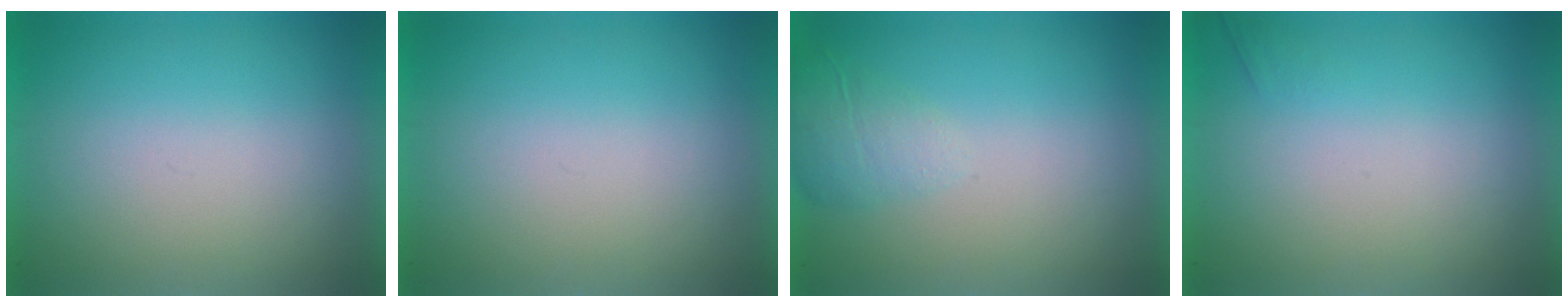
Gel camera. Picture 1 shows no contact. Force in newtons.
{"total": 0.0}
{"total": 2.1}
{"total": 1.1}